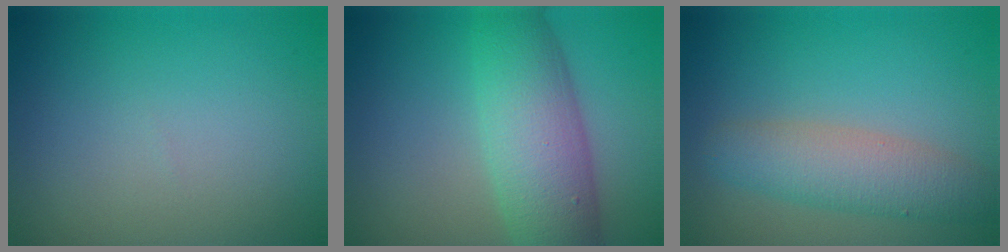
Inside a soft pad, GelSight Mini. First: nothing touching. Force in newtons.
{"total": 7.5, "press": 7.5, "slide": 0.2}
{"total": 4.5, "press": 4.5, "slide": 0.2}